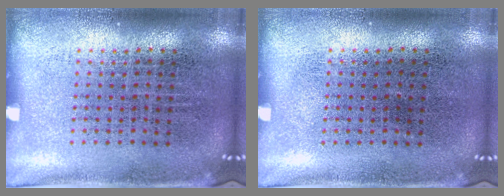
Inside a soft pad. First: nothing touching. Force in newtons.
{"total": 0.0}